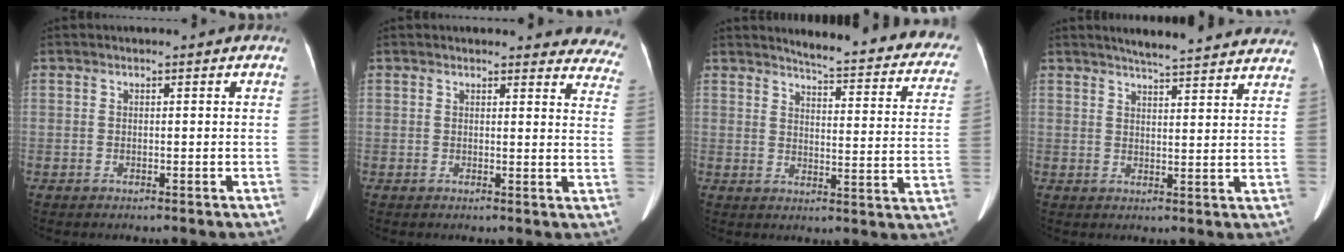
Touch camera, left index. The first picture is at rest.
{"total": 15.6, "force": [14.9, 3.4, 2.9], "torque": [0.012, -0.068, 0.127]}
{"total": 21.1, "force": [19.0, 3.2, 8.8], "torque": [-0.089, -0.068, 0.201]}
{"total": 18.5, "force": [17.1, 1.6, 6.9], "torque": [-0.085, -0.008, 0.200]}